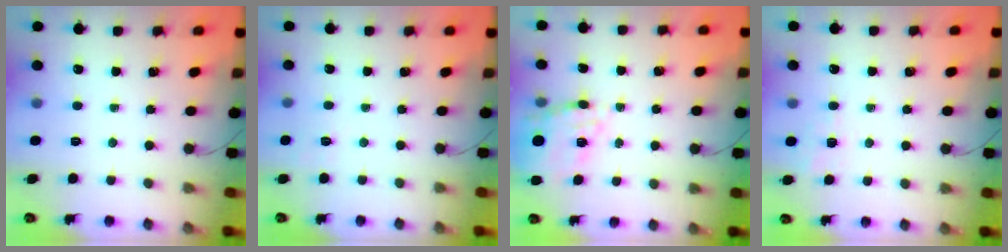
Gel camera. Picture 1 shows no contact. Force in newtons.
{"total": 2.8, "press": 2.4, "slide": 1.5}
{"total": 11.4, "press": 10.8, "slide": 3.9}
{"total": 1.4, "press": 0.5, "slide": 1.3}